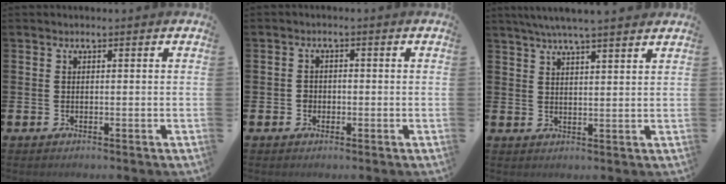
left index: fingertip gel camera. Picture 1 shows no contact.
{"total": 1.4, "force": [-0.5, 1.3, 0.4], "torque": [0.001, 0.000, -0.015]}
{"total": 5.3, "force": [4.9, -0.1, 2.0], "torque": [-0.051, -0.011, 0.089]}